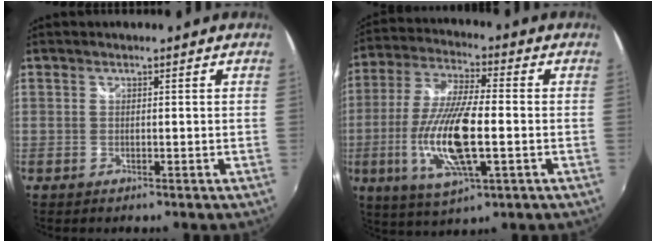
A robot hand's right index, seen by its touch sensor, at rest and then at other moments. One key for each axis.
{"total": 16.3, "fx": -3.6, "fy": 4.4, "fz": 15.2, "tx": -0.314, "ty": -0.016, "tz": -0.067}